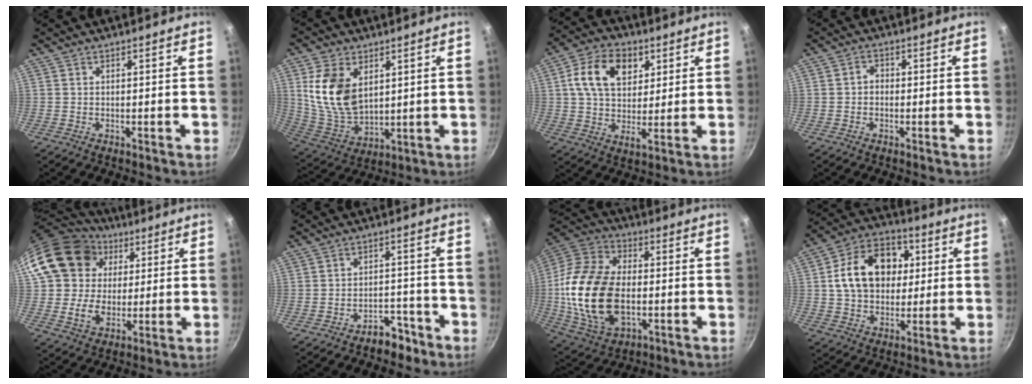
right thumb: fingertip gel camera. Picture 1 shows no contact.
{"total": 14.0, "force": [4.0, 9.1, 9.9], "torque": [-0.174, -0.030, 0.092]}
{"total": 13.5, "force": [4.5, 9.0, 9.0], "torque": [-0.135, -0.003, 0.066]}
{"total": 2.0, "force": [-0.4, 1.6, 1.0], "torque": [-0.010, 0.011, -0.010]}
{"total": 19.3, "force": [4.9, 16.1, 9.6], "torque": [-0.148, 0.013, 0.087]}
{"total": 5.3, "force": [-4.0, 2.9, 2.0], "torque": [-0.007, 0.049, -0.050]}
{"total": 23.3, "force": [-2.3, 14.9, 17.8], "torque": [-0.342, 0.019, -0.040]}
{"total": 17.2, "force": [2.8, 13.0, 11.0], "torque": [-0.148, 0.021, 0.035]}